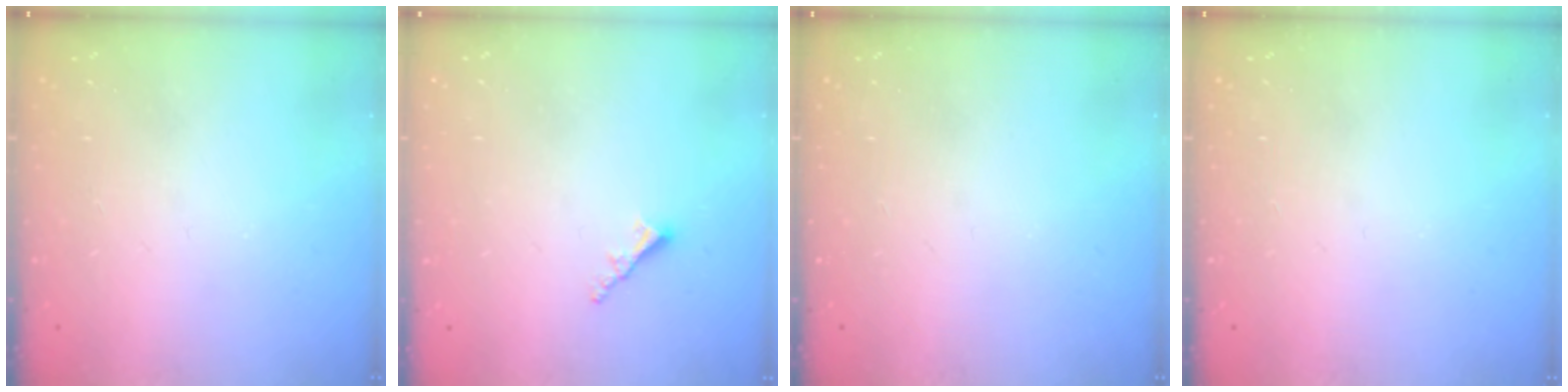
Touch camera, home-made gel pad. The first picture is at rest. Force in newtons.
{"total": 2.3, "press": 2.2, "slide": 0.6}
{"total": 0.0}
{"total": 0.0}